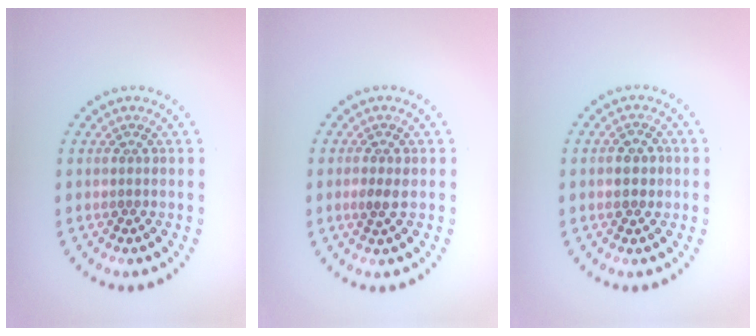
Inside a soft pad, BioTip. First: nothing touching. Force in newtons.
{"total": 1.3, "press": 1.3, "slide": 0.3}
{"total": 1.6, "press": 1.6, "slide": 0.1}